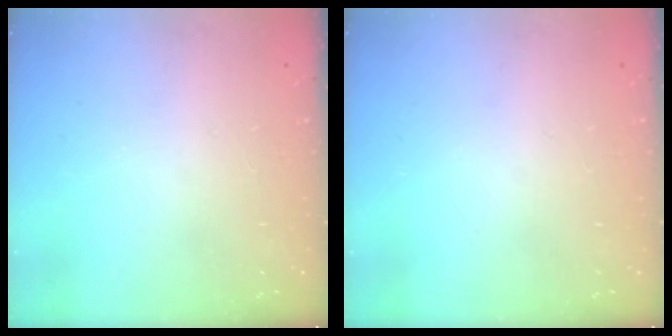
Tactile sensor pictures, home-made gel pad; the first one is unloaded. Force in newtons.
{"total": 0.0}